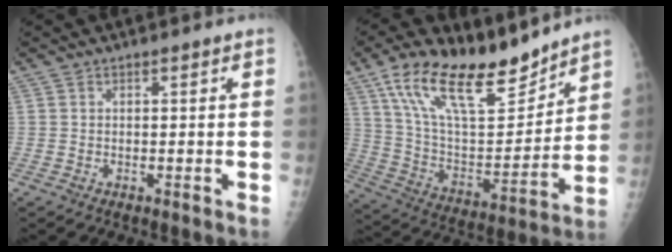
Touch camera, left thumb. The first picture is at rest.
{"total": 21.8, "force": [15.6, 8.2, 12.9], "torque": [-0.190, -0.064, 0.281]}